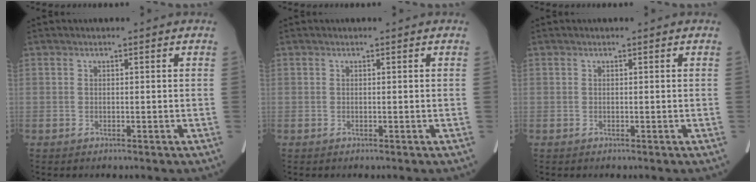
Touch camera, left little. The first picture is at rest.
{"total": 0.0}
{"total": 0.0}